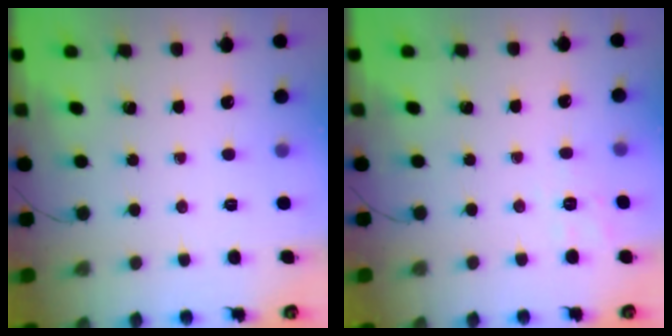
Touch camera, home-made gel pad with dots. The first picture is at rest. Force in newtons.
{"total": 2.2, "press": 0.7, "slide": 2.0}